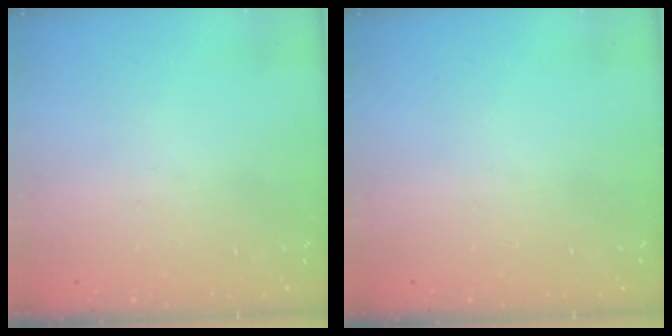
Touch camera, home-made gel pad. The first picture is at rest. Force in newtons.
{"total": 0.0}